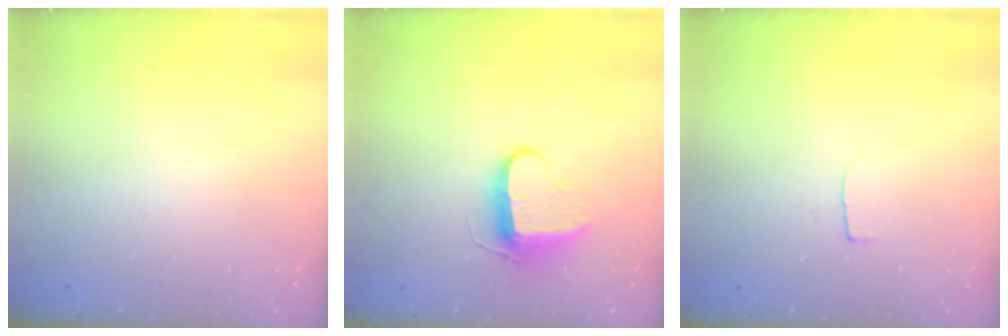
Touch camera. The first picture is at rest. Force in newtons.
{"total": 9.9, "press": 9.9, "slide": 0.1}
{"total": 3.7, "press": 3.7, "slide": 0.3}